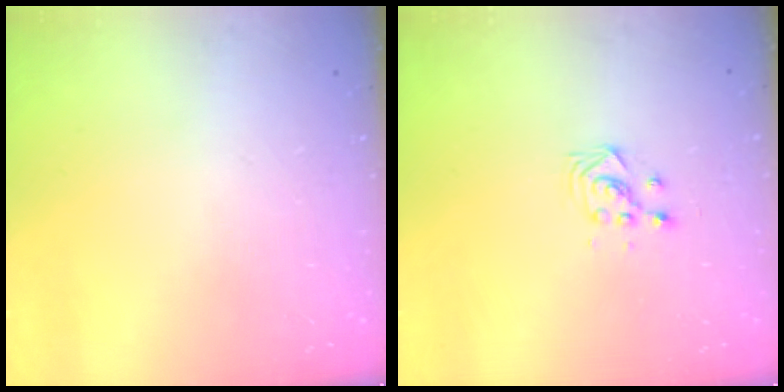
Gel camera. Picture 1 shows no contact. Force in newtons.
{"total": 2.9, "press": 2.9, "slide": 0.4}